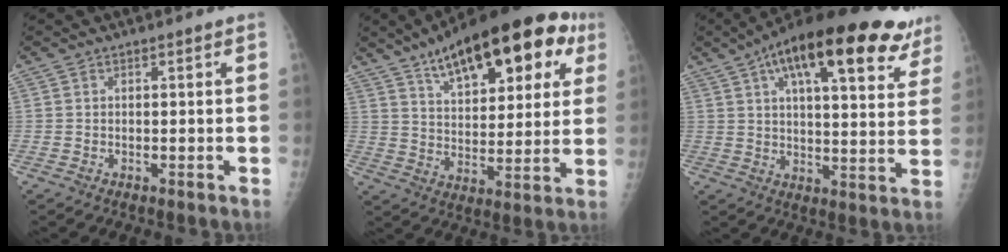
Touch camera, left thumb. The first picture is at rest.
{"total": 22.9, "force": [11.8, 9.7, 17.0], "torque": [-0.216, -0.012, 0.178]}
{"total": 25.5, "force": [14.6, 9.1, 18.8], "torque": [-0.261, -0.006, 0.208]}